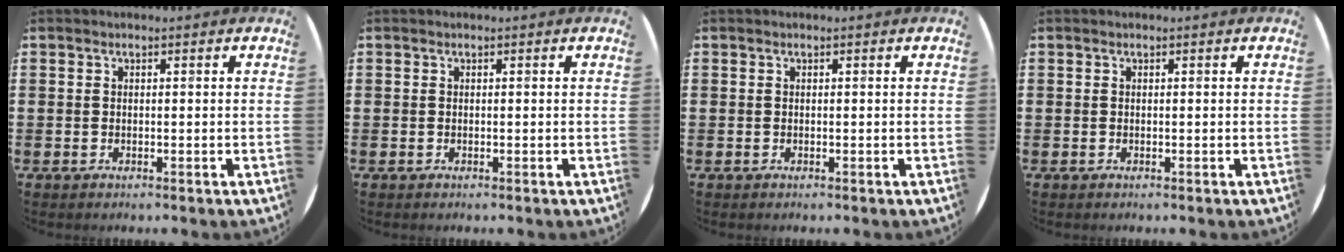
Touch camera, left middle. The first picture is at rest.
{"total": 0.0}
{"total": 0.0}
{"total": 0.0}